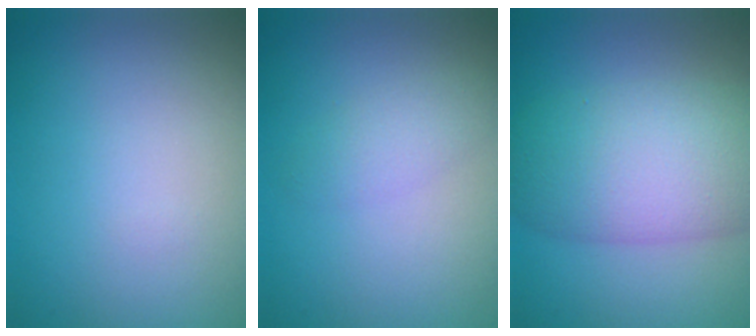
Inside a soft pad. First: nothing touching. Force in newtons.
{"total": 1.7, "press": 1.7, "slide": 0.1}
{"total": 9.1, "press": 9.1, "slide": 0.3}